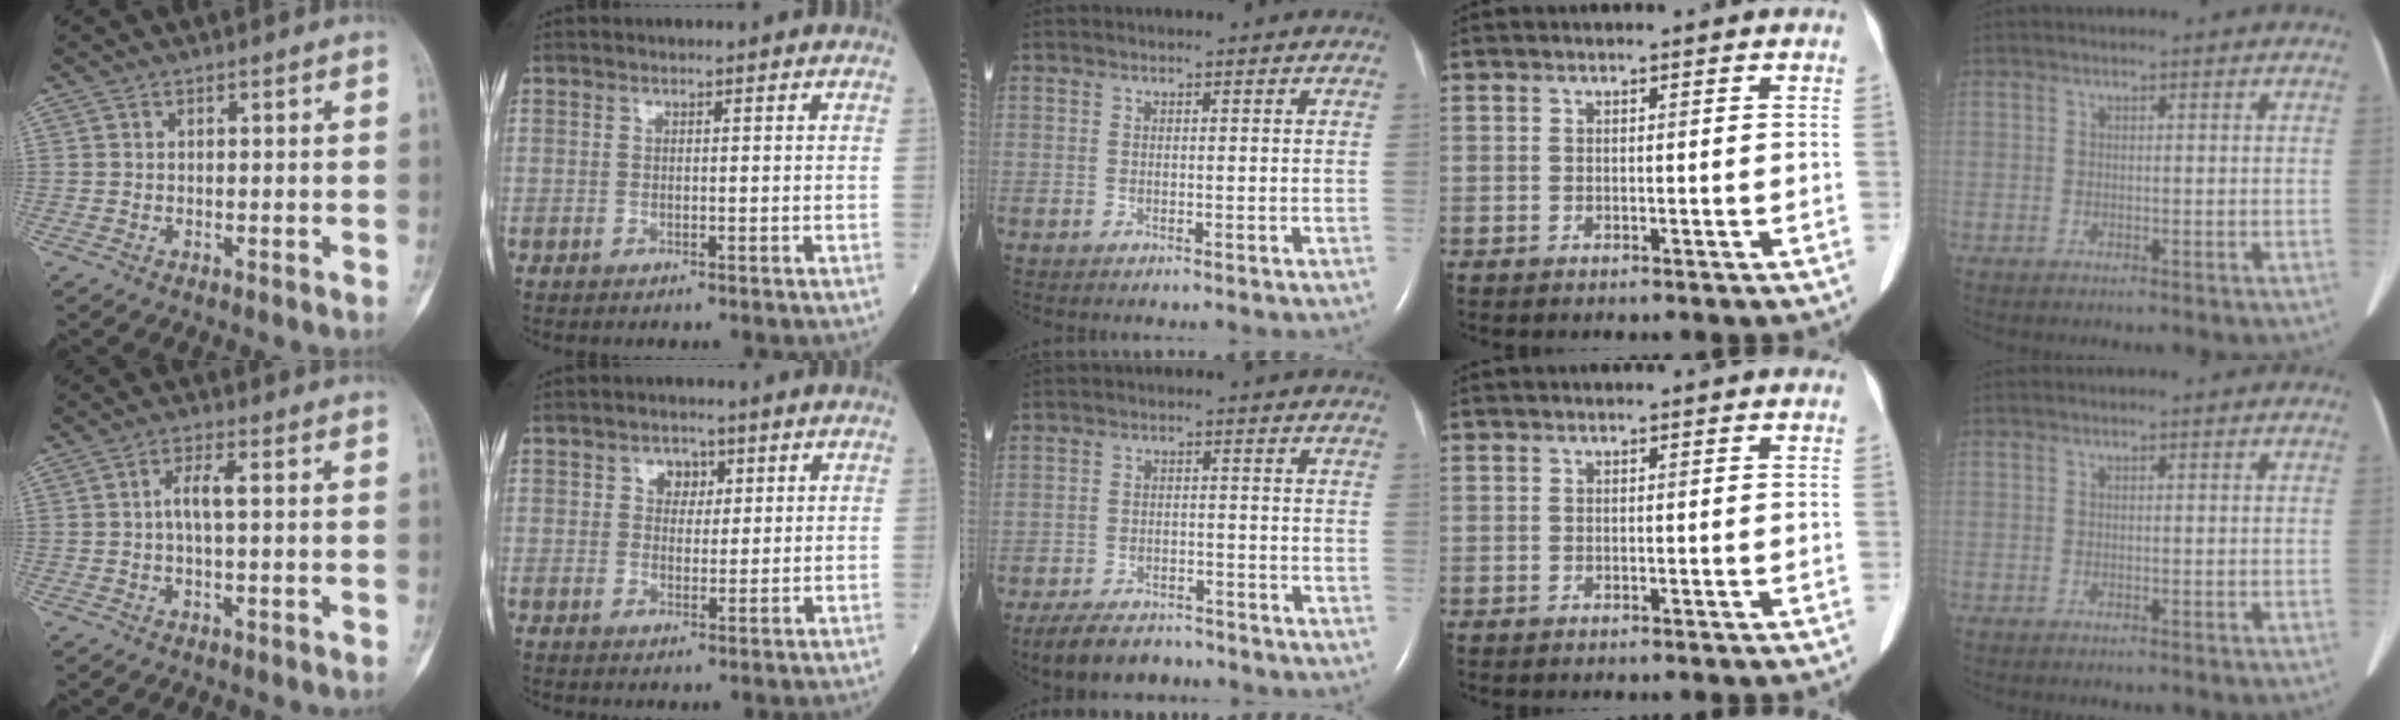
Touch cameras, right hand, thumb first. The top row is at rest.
{"thumb": {"total": 3.7, "force": [0.2, 1.0, 3.5], "torque": [-0.073, 0.010, 0.000]}, "index": {"total": 3.2, "force": [1.4, 2.4, 1.7], "torque": [-0.021, 0.006, 0.021]}, "middle": {"total": 7.6, "force": [-6.6, 2.8, 2.6], "torque": [-0.046, -0.010, -0.102]}}